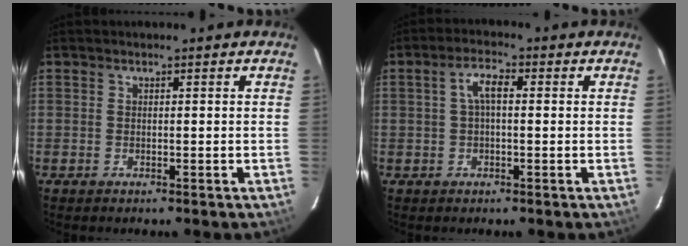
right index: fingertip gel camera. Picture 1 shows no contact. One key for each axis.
{"total": 3.8, "fx": 0.4, "fy": 1.4, "fz": 3.5, "tx": -0.070, "ty": 0.013, "tz": 0.008}